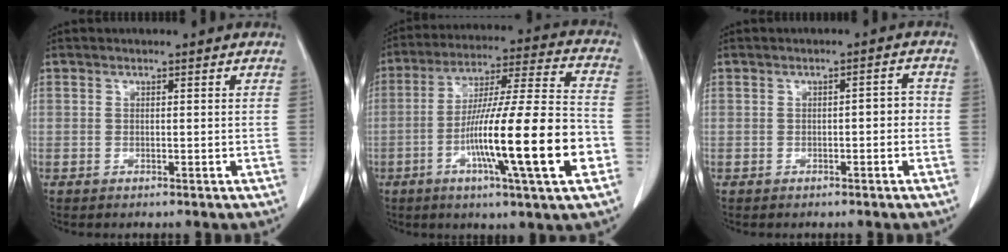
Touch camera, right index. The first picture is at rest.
{"total": 20.4, "force": [-6.2, 0.4, 19.5], "torque": [-0.313, -0.009, -0.103]}
{"total": 2.9, "force": [-0.8, 1.1, 2.5], "torque": [-0.033, 0.016, -0.007]}